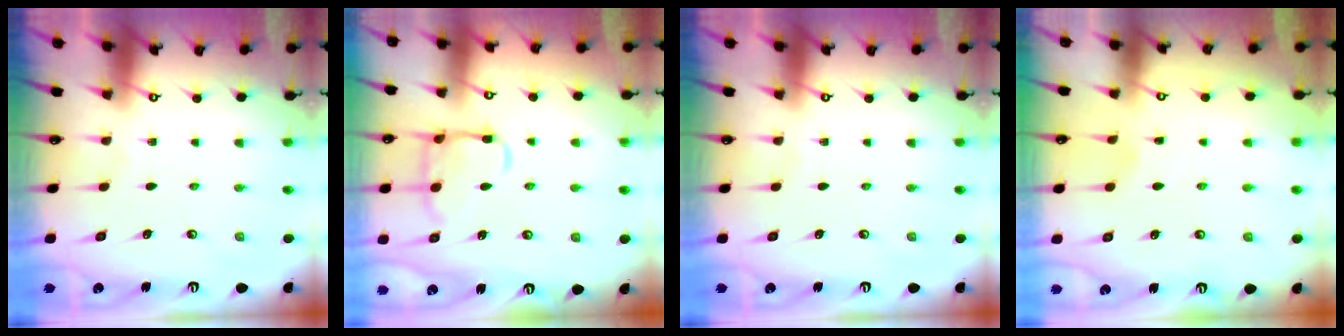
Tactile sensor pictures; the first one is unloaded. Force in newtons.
{"total": 13.5, "press": 13.4, "slide": 1.1}
{"total": 0.0}
{"total": 2.2, "press": 2.2, "slide": 0.5}